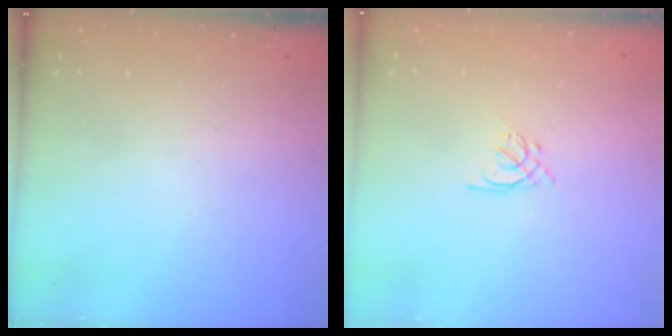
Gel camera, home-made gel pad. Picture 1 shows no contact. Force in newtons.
{"total": 1.6, "press": 1.5, "slide": 0.5}